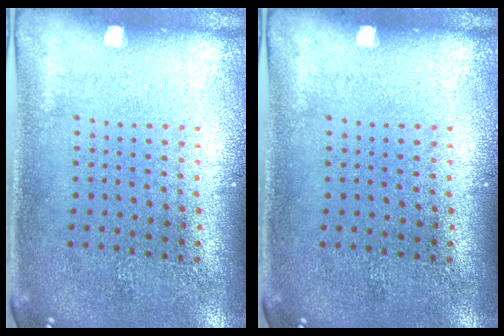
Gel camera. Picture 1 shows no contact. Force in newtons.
{"total": 0.0}